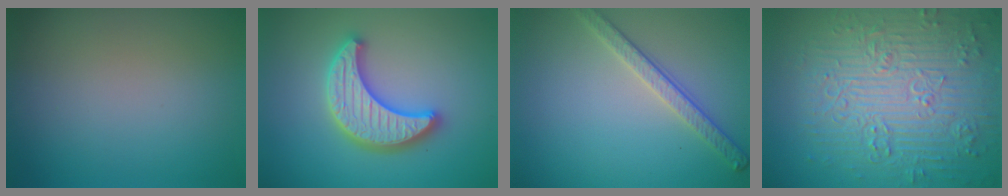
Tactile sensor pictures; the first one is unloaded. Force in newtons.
{"total": 5.3, "press": 5.2, "slide": 0.9}
{"total": 2.8, "press": 2.7, "slide": 0.8}
{"total": 9.3, "press": 6.9, "slide": 6.3}